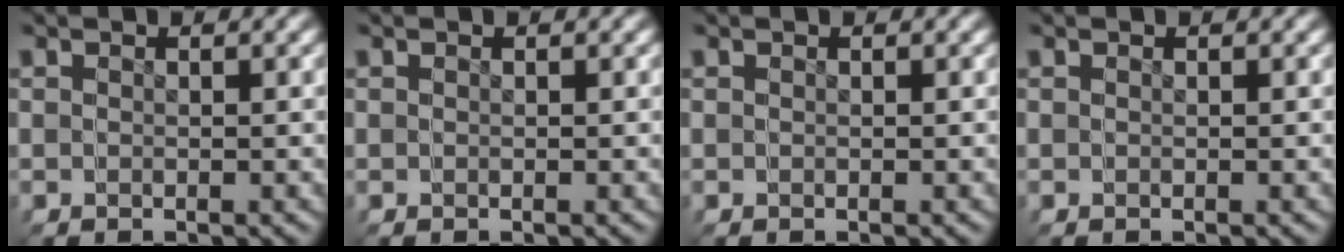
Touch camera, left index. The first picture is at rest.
{"total": 0.0}
{"total": 0.0}
{"total": 0.0}